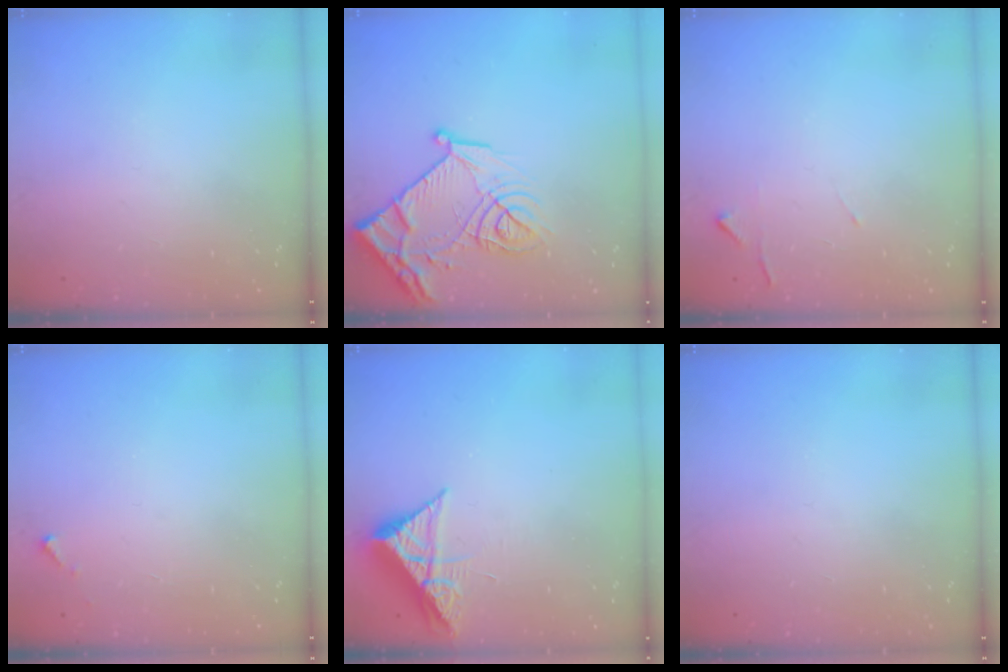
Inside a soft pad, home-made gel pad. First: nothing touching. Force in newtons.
{"total": 16.3, "press": 16.3, "slide": 1.8}
{"total": 4.7, "press": 4.6, "slide": 0.6}
{"total": 2.8, "press": 2.8, "slide": 0.1}
{"total": 7.0, "press": 7.0, "slide": 0.3}
{"total": 0.0}